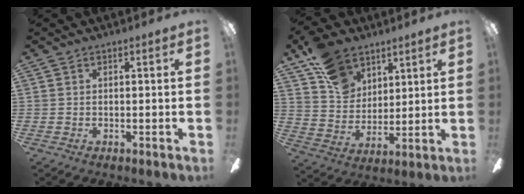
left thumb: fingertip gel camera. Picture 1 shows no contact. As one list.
[{"total": 13.8, "force": [9.2, 9.0, 5.1], "torque": [-0.091, -0.045, 0.179]}]